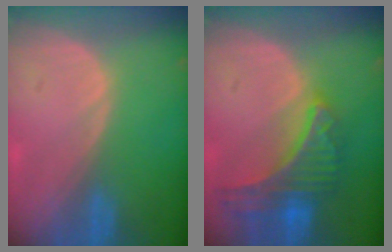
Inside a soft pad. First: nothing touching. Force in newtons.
{"total": 9.0, "press": 7.9, "slide": 4.3}